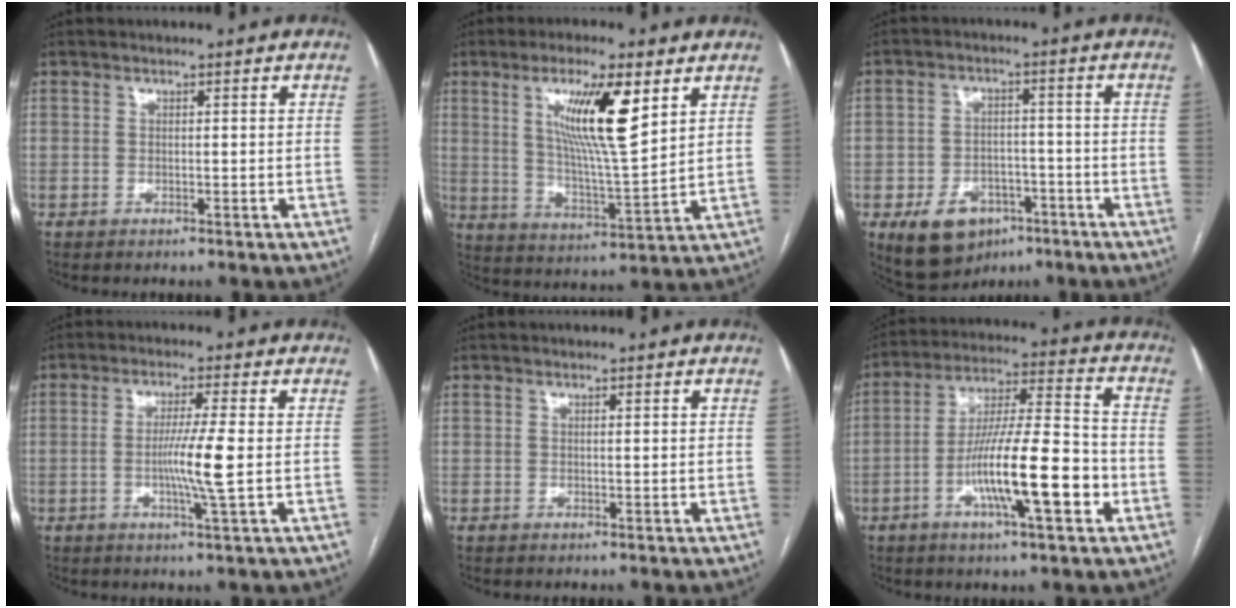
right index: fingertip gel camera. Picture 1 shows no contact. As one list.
[{"total": 12.7, "force": [5.4, 1.3, 11.4], "torque": [-0.209, -0.008, 0.098]}, {"total": 9.2, "force": [-4.7, 6.5, 4.6], "torque": [-0.082, 0.010, -0.063]}, {"total": 6.5, "force": [-0.7, -0.9, 6.4], "torque": [-0.119, -0.010, -0.014]}, {"total": 0.0}, {"total": 15.4, "force": [-4.9, 1.9, 14.5], "torque": [-0.255, 0.002, -0.083]}]